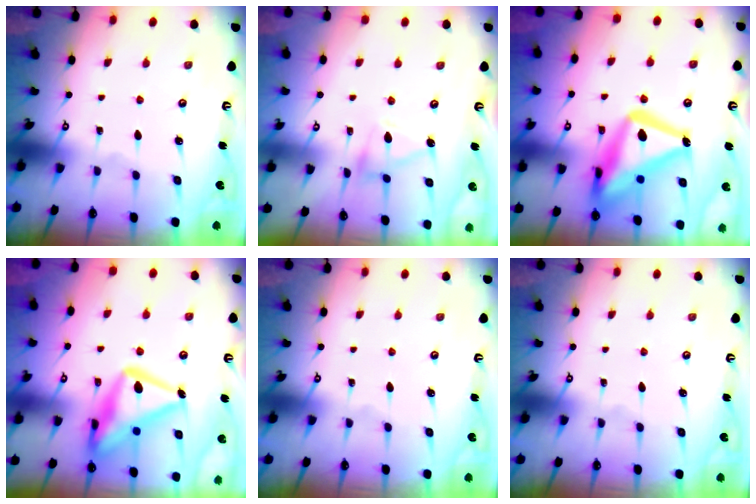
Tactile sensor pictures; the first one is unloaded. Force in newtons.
{"total": 8.5, "press": 8.4, "slide": 0.6}
{"total": 19.5, "press": 19.4, "slide": 1.7}
{"total": 19.6, "press": 19.6, "slide": 1.5}
{"total": 0.0}
{"total": 0.0}